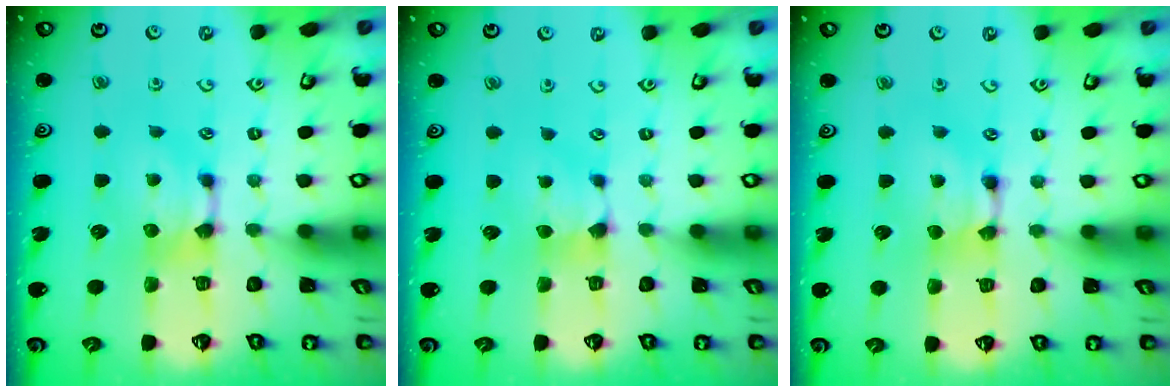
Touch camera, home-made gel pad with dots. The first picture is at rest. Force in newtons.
{"total": 0.6, "press": 0.2, "slide": 0.5}
{"total": 1.7, "press": 1.7, "slide": 0.1}